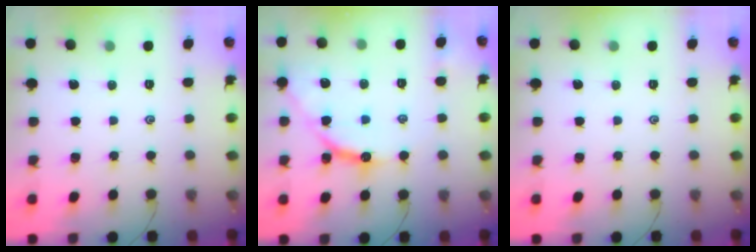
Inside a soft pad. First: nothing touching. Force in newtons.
{"total": 11.3, "press": 11.3, "slide": 0.9}
{"total": 0.0}